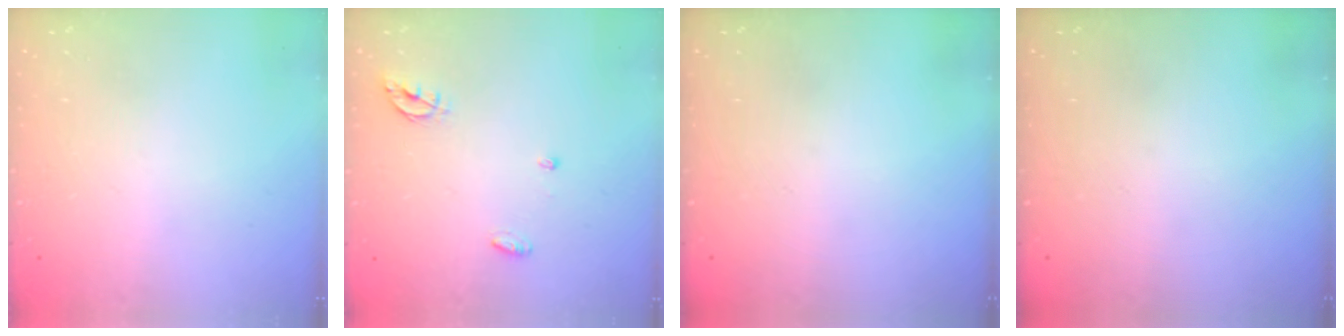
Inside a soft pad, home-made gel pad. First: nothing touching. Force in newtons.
{"total": 5.1, "press": 5.1, "slide": 0.6}
{"total": 0.0}
{"total": 0.0}